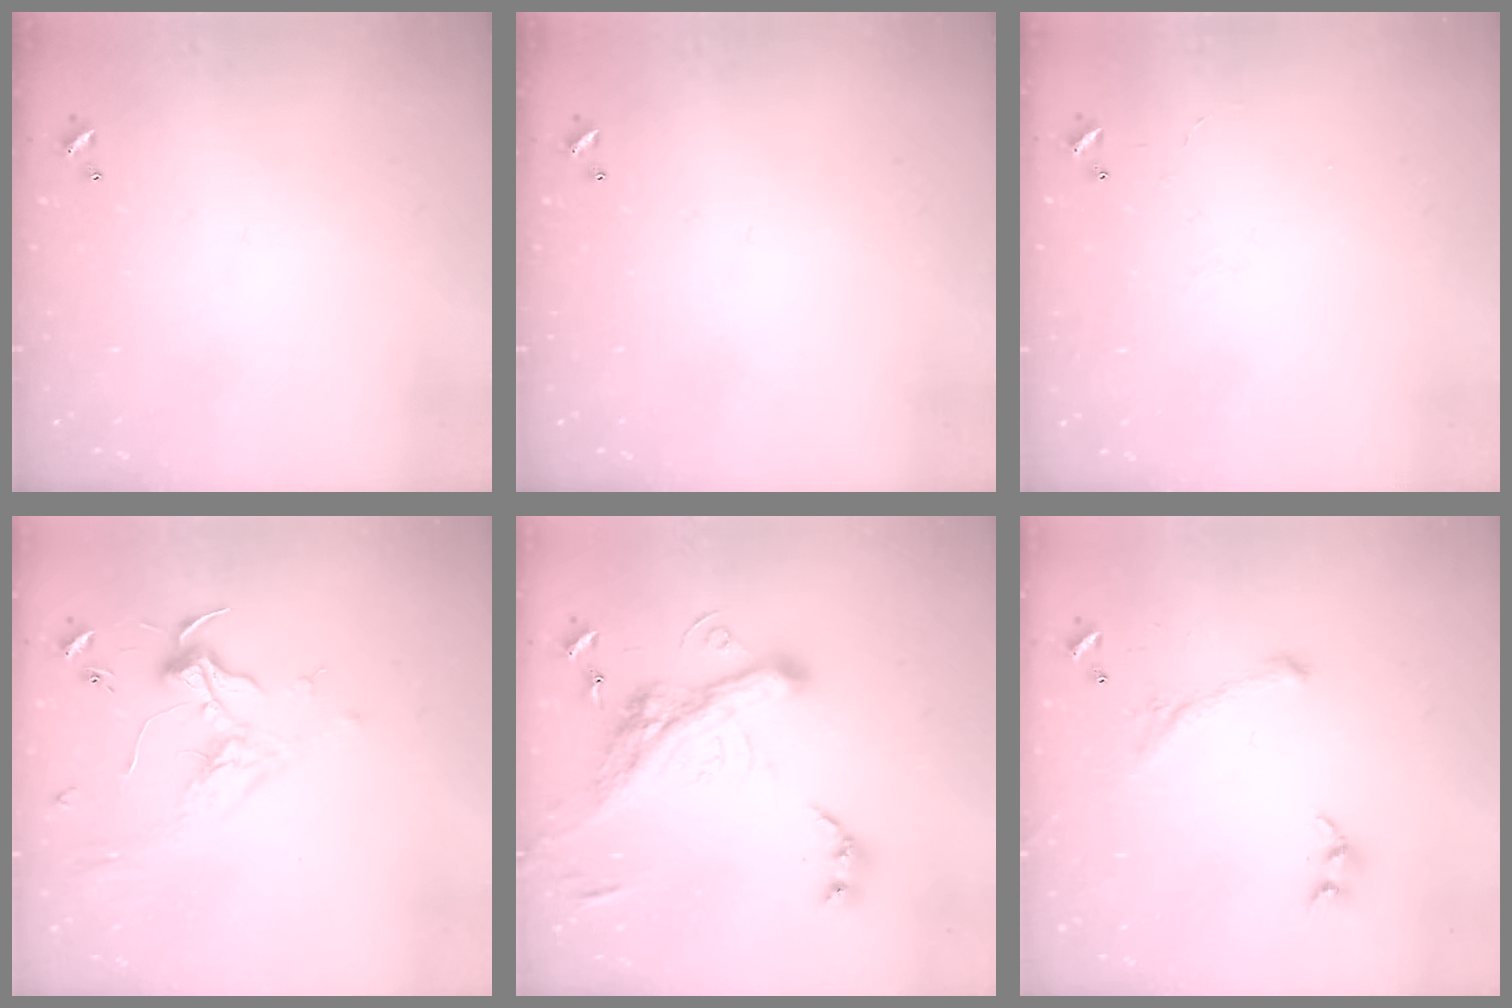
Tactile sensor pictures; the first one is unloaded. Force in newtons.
{"total": 0.0}
{"total": 0.9, "press": 0.7, "slide": 0.5}
{"total": 1.9, "press": 1.7, "slide": 0.8}
{"total": 10.6, "press": 10.4, "slide": 2.2}
{"total": 2.8, "press": 2.6, "slide": 0.9}